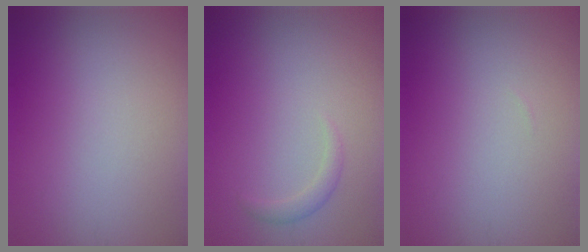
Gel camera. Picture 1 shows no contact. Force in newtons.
{"total": 1.1, "press": 1.1, "slide": 0.0}
{"total": 0.0}